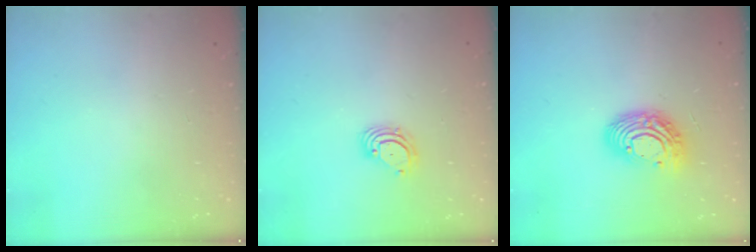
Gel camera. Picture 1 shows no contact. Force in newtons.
{"total": 3.4, "press": 3.4, "slide": 0.1}
{"total": 12.3, "press": 12.3, "slide": 1.0}